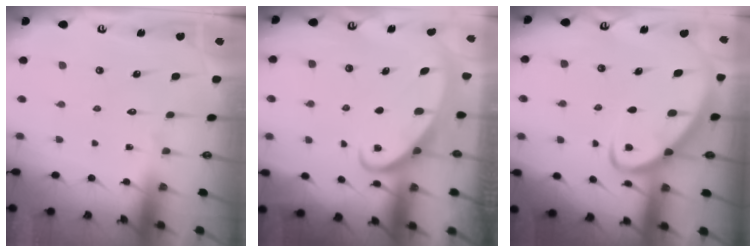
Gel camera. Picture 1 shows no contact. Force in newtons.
{"total": 2.5, "press": 2.4, "slide": 0.4}
{"total": 4.3, "press": 4.2, "slide": 0.3}